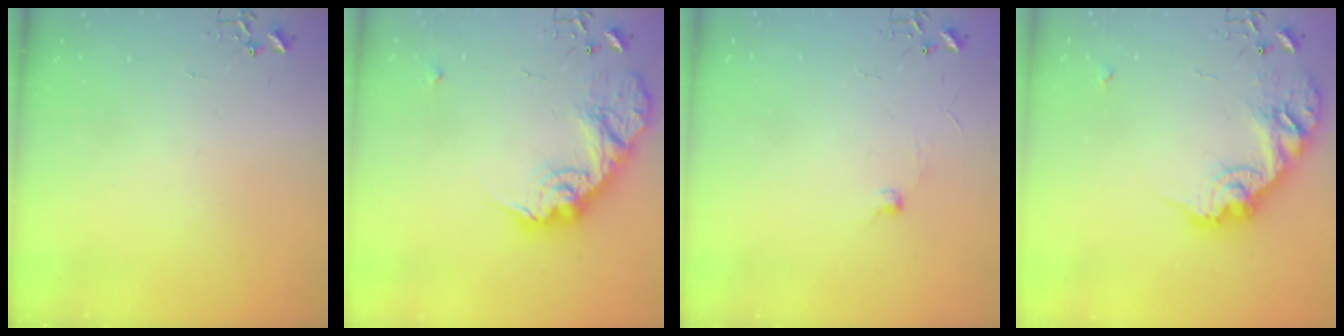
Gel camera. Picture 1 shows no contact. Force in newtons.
{"total": 19.4, "press": 19.3, "slide": 1.5}
{"total": 5.6, "press": 5.6, "slide": 0.7}
{"total": 18.3, "press": 18.3, "slide": 1.0}